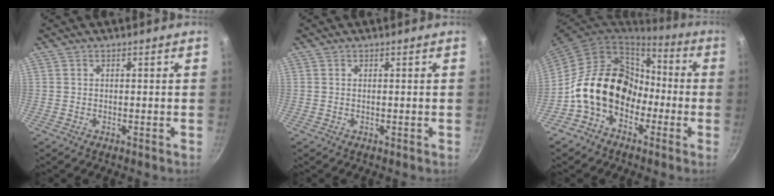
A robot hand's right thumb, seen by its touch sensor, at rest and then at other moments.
{"total": 0.0}
{"total": 17.7, "force": [-4.1, 13.5, 10.6], "torque": [-0.141, 0.067, -0.079]}